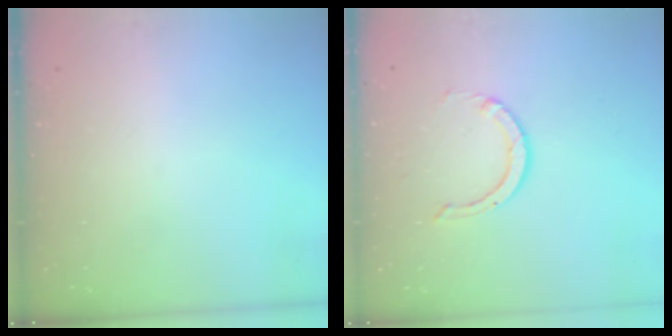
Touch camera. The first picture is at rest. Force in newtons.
{"total": 2.8, "press": 2.8, "slide": 0.2}